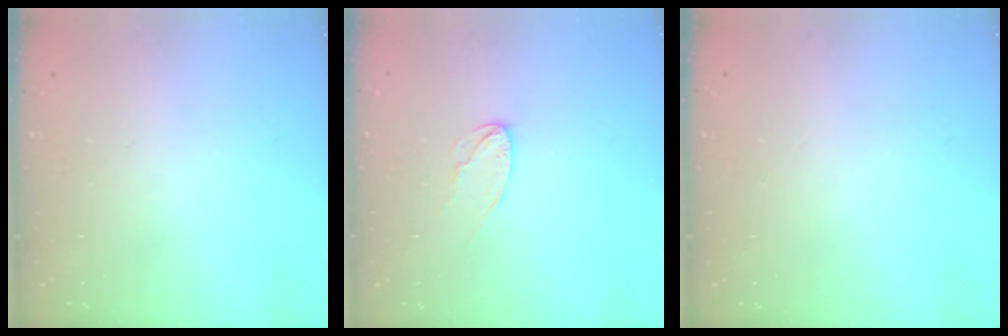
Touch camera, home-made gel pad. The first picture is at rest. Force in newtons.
{"total": 6.1, "press": 6.1, "slide": 0.5}
{"total": 0.0}